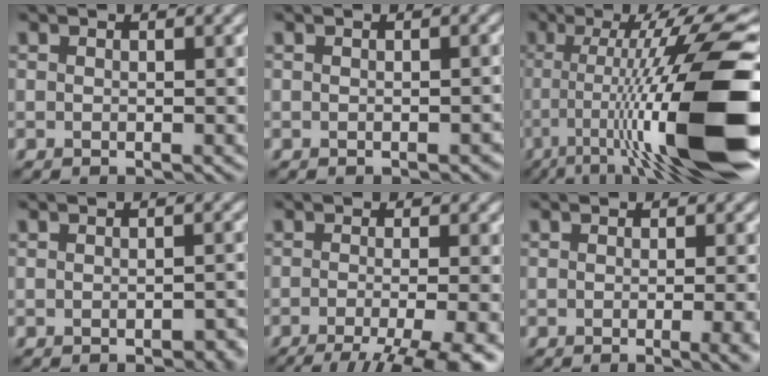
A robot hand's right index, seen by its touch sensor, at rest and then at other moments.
{"total": 0.9, "force": [-0.6, 0.3, 0.6], "torque": [-0.011, -0.001, -0.006]}
{"total": 15.4, "force": [-4.1, 2.9, 14.6], "torque": [-0.218, 0.013, -0.069]}
{"total": 1.8, "force": [-1.1, 0.6, 1.2], "torque": [-0.014, 0.003, -0.012]}
{"total": 8.6, "force": [-4.7, 2.2, 6.8], "torque": [-0.084, -0.014, -0.068]}
{"total": 5.4, "force": [-1.3, 2.3, 4.7], "torque": [-0.023, -0.001, -0.010]}